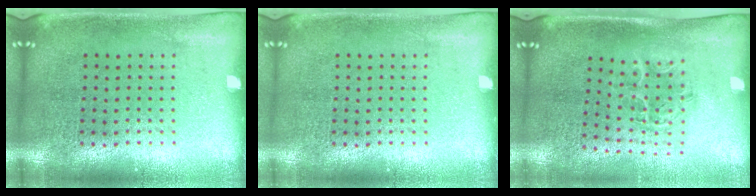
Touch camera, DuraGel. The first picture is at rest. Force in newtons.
{"total": 0.0}
{"total": 1.1, "press": 1.1, "slide": 0.1}